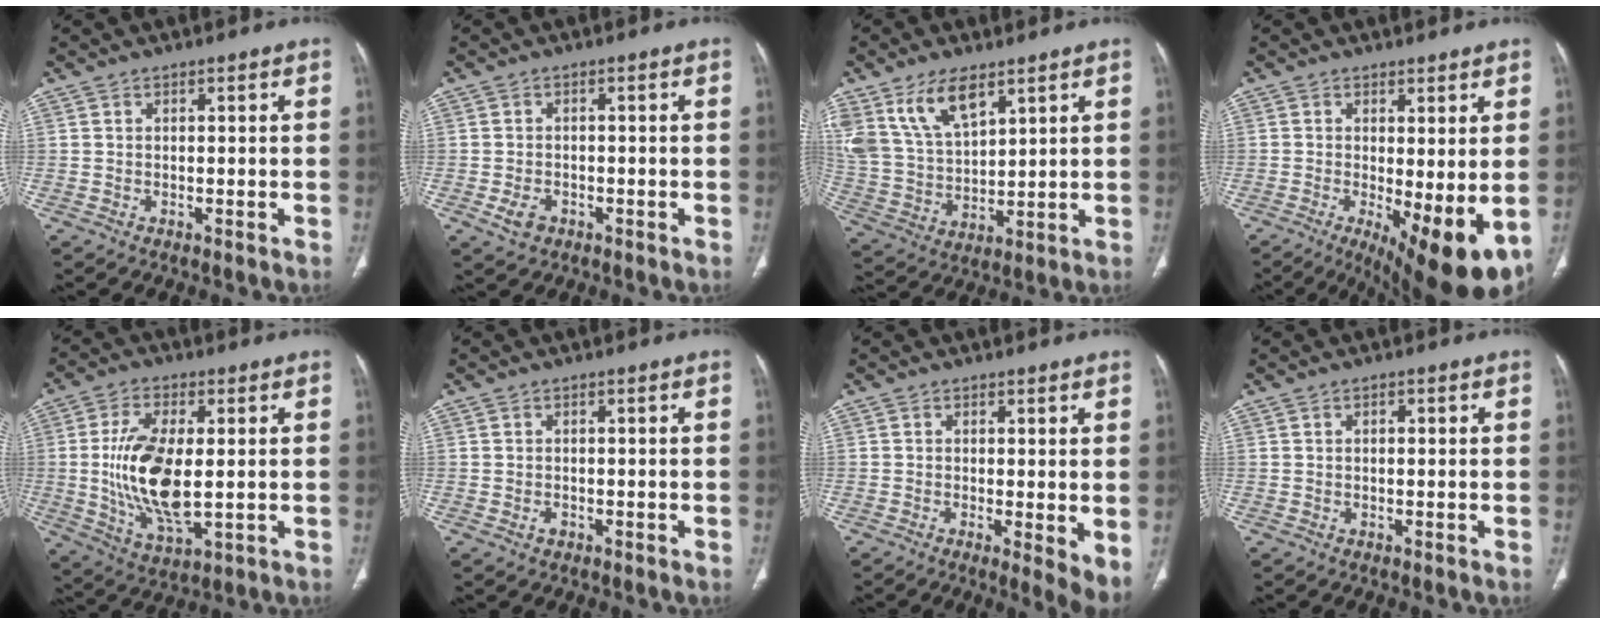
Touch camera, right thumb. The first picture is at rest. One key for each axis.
{"total": 3.3, "fx": -1.4, "fy": 2.4, "fz": 1.8, "tx": -0.030, "ty": 0.003, "tz": -0.019}
{"total": 12.8, "fx": 7.8, "fy": 6.3, "fz": 7.9, "tx": -0.135, "ty": -0.027, "tz": 0.166}
{"total": 12.8, "fx": -2.5, "fy": 4.2, "fz": 11.8, "tx": -0.174, "ty": -0.026, "tz": -0.022}
{"total": 15.1, "fx": 0.1, "fy": 6.8, "fz": 13.4, "tx": -0.264, "ty": -0.017, "tz": 0.011}
{"total": 1.2, "fx": -0.4, "fy": 0.9, "fz": 0.6, "tx": -0.009, "ty": 0.004, "tz": -0.005}
{"total": 5.3, "fx": -0.3, "fy": 1.4, "fz": 5.1, "tx": -0.076, "ty": -0.017, "tz": -0.007}
{"total": 1.0, "fx": 0.2, "fy": 0.5, "fz": 0.8, "tx": -0.016, "ty": 0.004, "tz": 0.004}